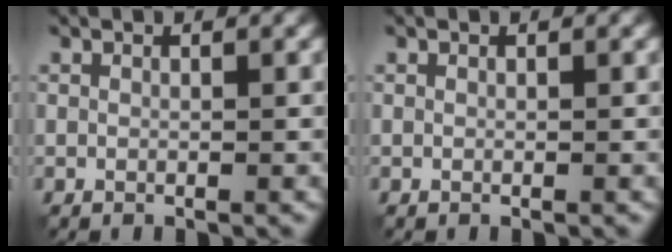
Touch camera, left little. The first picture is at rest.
{"total": 0.0}